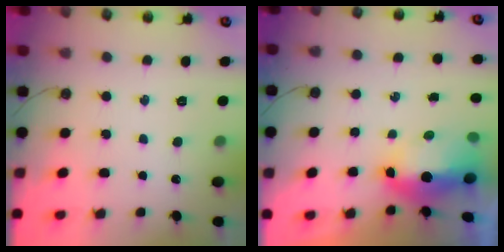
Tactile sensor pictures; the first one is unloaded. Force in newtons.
{"total": 9.1, "press": 9.0, "slide": 1.3}